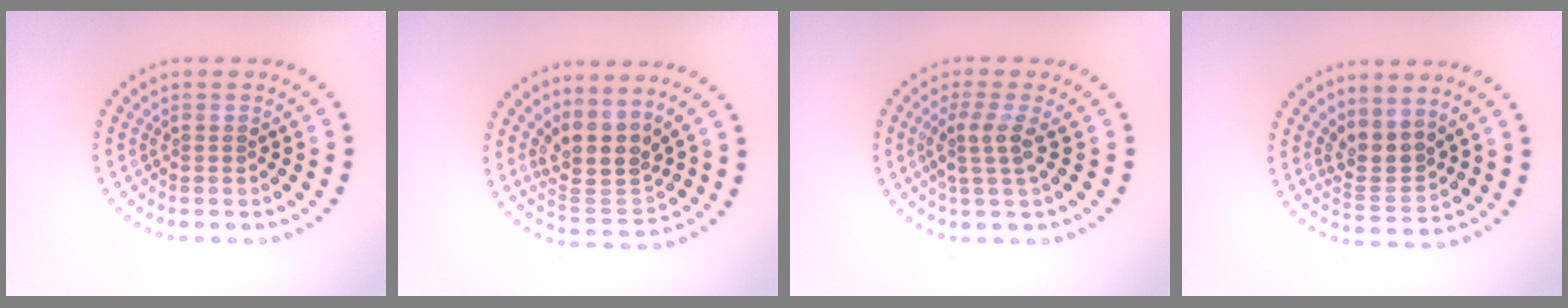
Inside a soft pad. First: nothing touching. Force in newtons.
{"total": 4.3, "press": 3.6, "slide": 2.4}
{"total": 2.6, "press": 2.0, "slide": 1.8}
{"total": 3.2, "press": 2.8, "slide": 1.5}